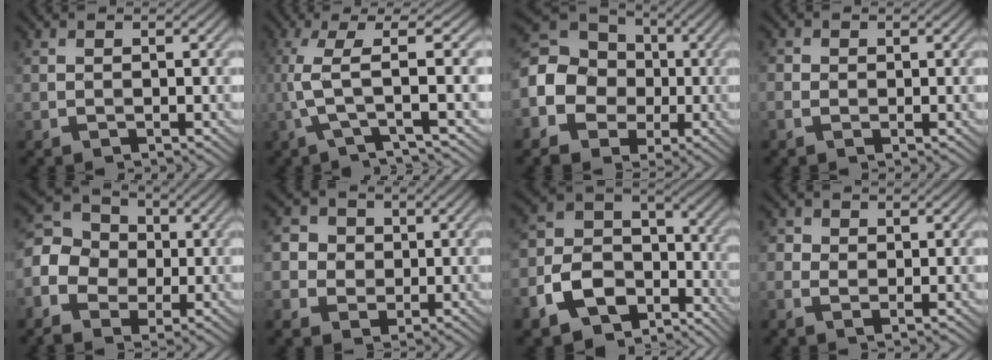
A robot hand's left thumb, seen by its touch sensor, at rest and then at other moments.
{"total": 5.4, "force": [-0.2, 0.4, 5.4], "torque": [-0.111, 0.016, -0.015]}
{"total": 12.1, "force": [-2.0, 10.6, 5.5], "torque": [-0.156, -0.010, -0.064]}
{"total": 1.5, "force": [0.1, 1.3, 0.7], "torque": [-0.020, 0.000, 0.001]}
{"total": 9.3, "force": [-1.4, 7.9, 4.7], "torque": [-0.147, -0.004, -0.040]}
{"total": 5.1, "force": [0.4, 4.8, 1.6], "torque": [-0.059, 0.012, -0.003]}
{"total": 12.8, "force": [-6.7, 8.7, 6.6], "torque": [-0.161, -0.033, -0.113]}
{"total": 2.4, "force": [0.4, 1.9, 1.3], "torque": [-0.034, 0.002, 0.006]}